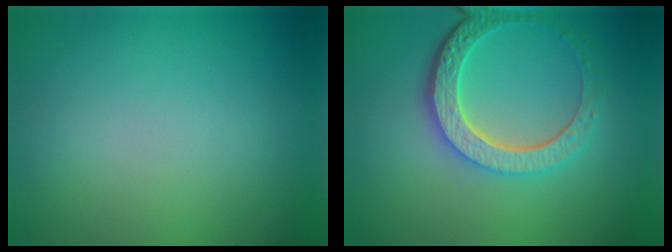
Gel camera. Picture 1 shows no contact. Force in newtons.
{"total": 5.7, "press": 4.2, "slide": 3.8}